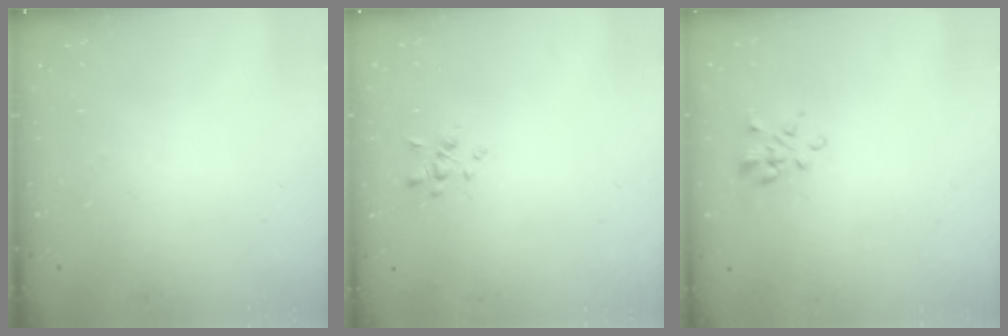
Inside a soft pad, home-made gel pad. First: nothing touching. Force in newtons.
{"total": 1.9, "press": 1.8, "slide": 0.7}
{"total": 1.3, "press": 1.2, "slide": 0.7}